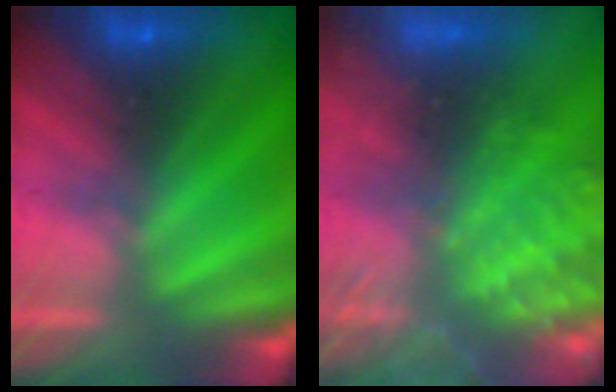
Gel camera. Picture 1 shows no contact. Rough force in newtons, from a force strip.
{"total": 7.7}